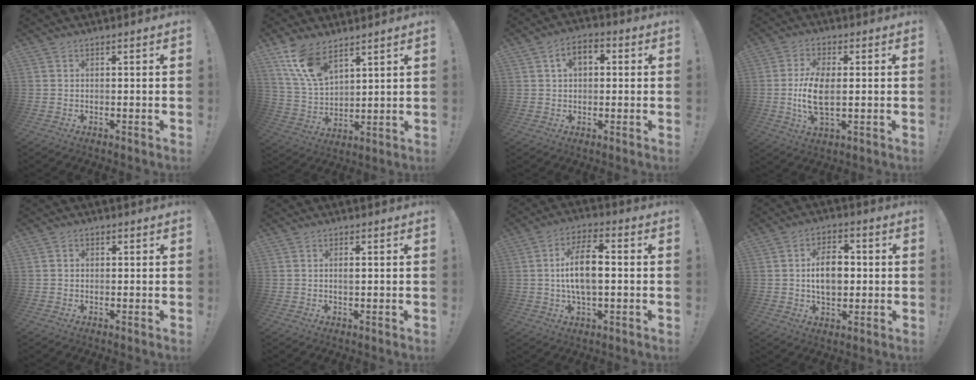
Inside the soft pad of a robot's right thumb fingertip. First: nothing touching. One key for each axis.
{"total": 12.9, "fx": 8.7, "fy": 6.3, "fz": 7.1, "tx": -0.147, "ty": -0.043, "tz": 0.167}
{"total": 6.0, "fx": 1.3, "fy": 4.1, "fz": 4.2, "tx": -0.066, "ty": 0.007, "tz": 0.023}
{"total": 10.2, "fx": -0.1, "fy": 4.9, "fz": 8.9, "tx": -0.168, "ty": -0.016, "tz": -0.007}
{"total": 1.4, "fx": -0.2, "fy": 1.2, "fz": 0.6, "tx": -0.006, "ty": 0.003, "tz": -0.006}
{"total": 1.3, "fx": 0.1, "fy": 0.5, "fz": 1.2, "tx": -0.018, "ty": -0.001, "tz": 0.000}
{"total": 11.6, "fx": 0.2, "fy": 5.1, "fz": 10.4, "tx": -0.179, "ty": 0.003, "tz": -0.001}
{"total": 10.9, "fx": 0.2, "fy": 7.3, "fz": 8.1, "tx": -0.132, "ty": 0.001, "tz": 0.002}